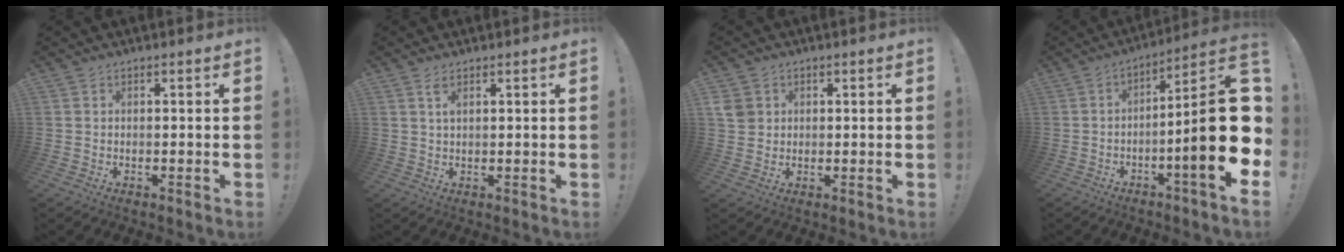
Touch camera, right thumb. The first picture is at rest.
{"total": 2.4, "force": [1.3, 0.7, 1.9], "torque": [-0.030, -0.004, 0.020]}
{"total": 4.7, "force": [1.7, 4.1, 1.4], "torque": [-0.018, 0.003, 0.034]}
{"total": 21.3, "force": [-3.2, 2.6, 20.9], "torque": [-0.312, 0.003, -0.054]}